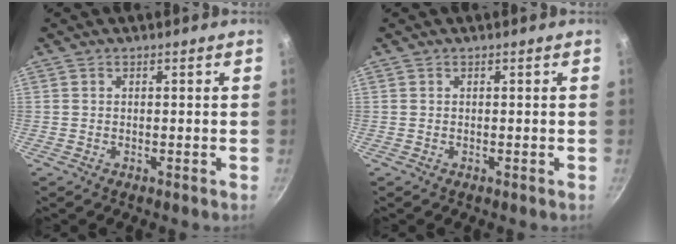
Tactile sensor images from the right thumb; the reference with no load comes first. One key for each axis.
{"total": 0.0}